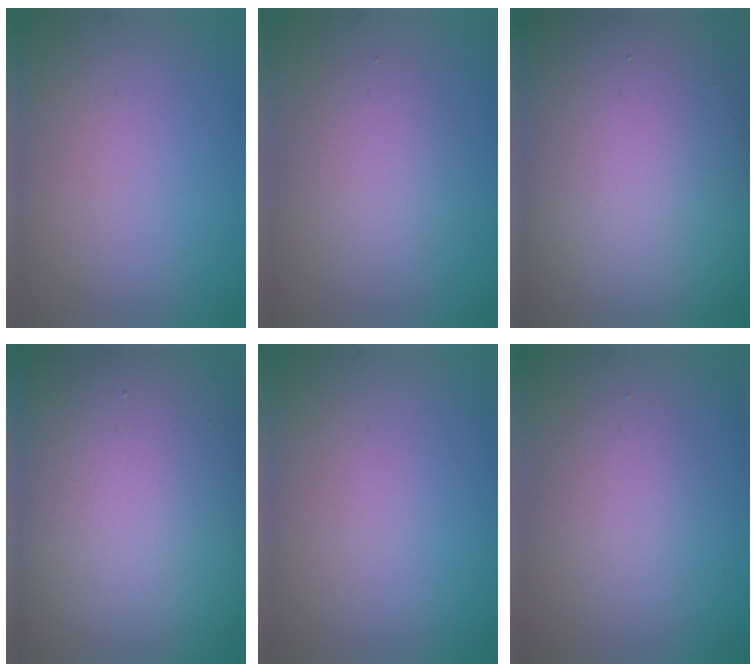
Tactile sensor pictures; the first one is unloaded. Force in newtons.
{"total": 2.4, "press": 2.4, "slide": 0.2}
{"total": 24.8, "press": 24.8, "slide": 1.0}
{"total": 19.7, "press": 19.7, "slide": 0.7}
{"total": 0.0}
{"total": 2.2, "press": 2.2, "slide": 0.0}